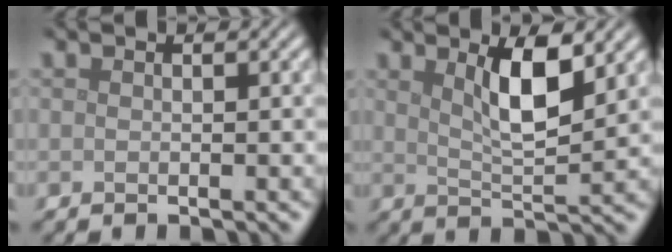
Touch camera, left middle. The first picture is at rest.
{"total": 4.7, "force": [2.0, 1.2, 4.0], "torque": [-0.073, -0.004, 0.035]}